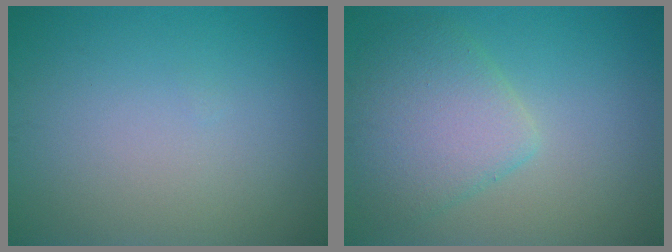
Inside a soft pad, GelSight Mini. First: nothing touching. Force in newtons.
{"total": 4.9, "press": 4.8, "slide": 0.3}